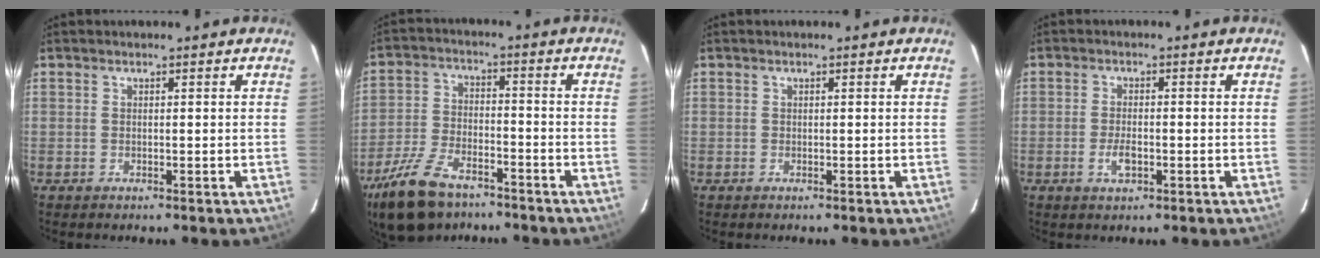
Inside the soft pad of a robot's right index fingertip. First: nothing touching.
{"total": 14.3, "force": [-10.2, 6.6, 7.6], "torque": [-0.178, -0.012, -0.189]}
{"total": 0.0}
{"total": 3.4, "force": [-1.2, 1.6, 2.8], "torque": [-0.057, -0.003, -0.022]}